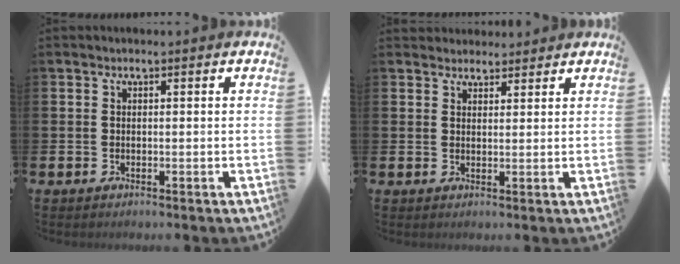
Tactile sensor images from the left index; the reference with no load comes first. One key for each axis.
{"total": 2.7, "fx": 2.6, "fy": 0.8, "fz": -0.3, "tx": 0.007, "ty": -0.009, "tz": 0.047}